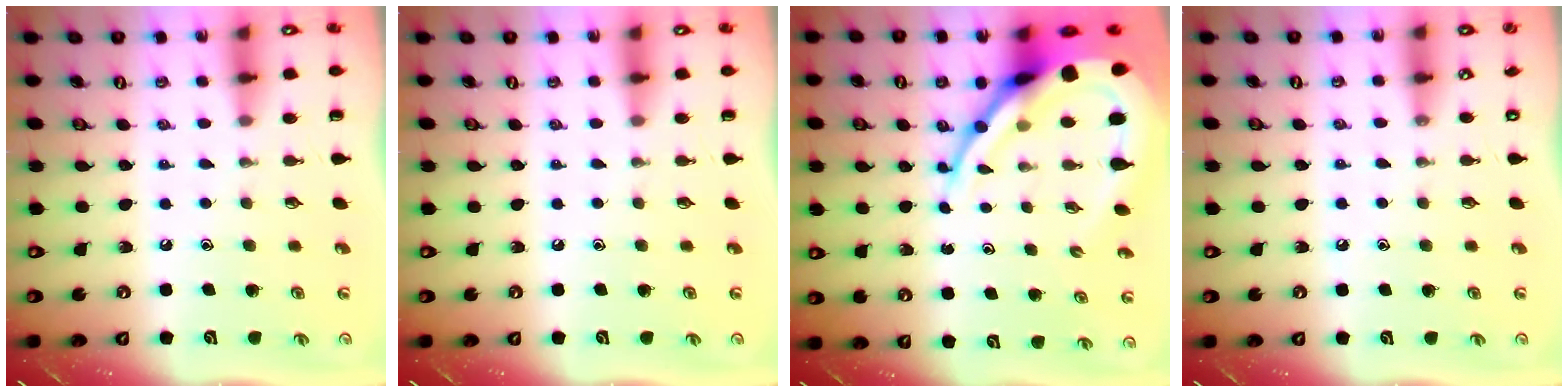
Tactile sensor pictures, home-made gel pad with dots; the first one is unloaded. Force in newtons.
{"total": 0.0}
{"total": 15.7, "press": 15.7, "slide": 1.4}
{"total": 4.8, "press": 4.8, "slide": 0.6}